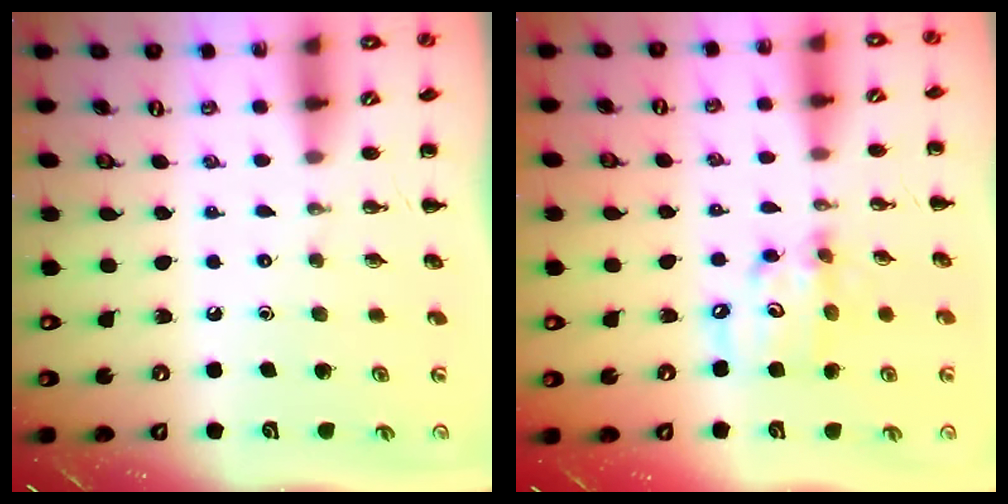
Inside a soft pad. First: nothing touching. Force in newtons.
{"total": 8.9, "press": 8.7, "slide": 1.8}